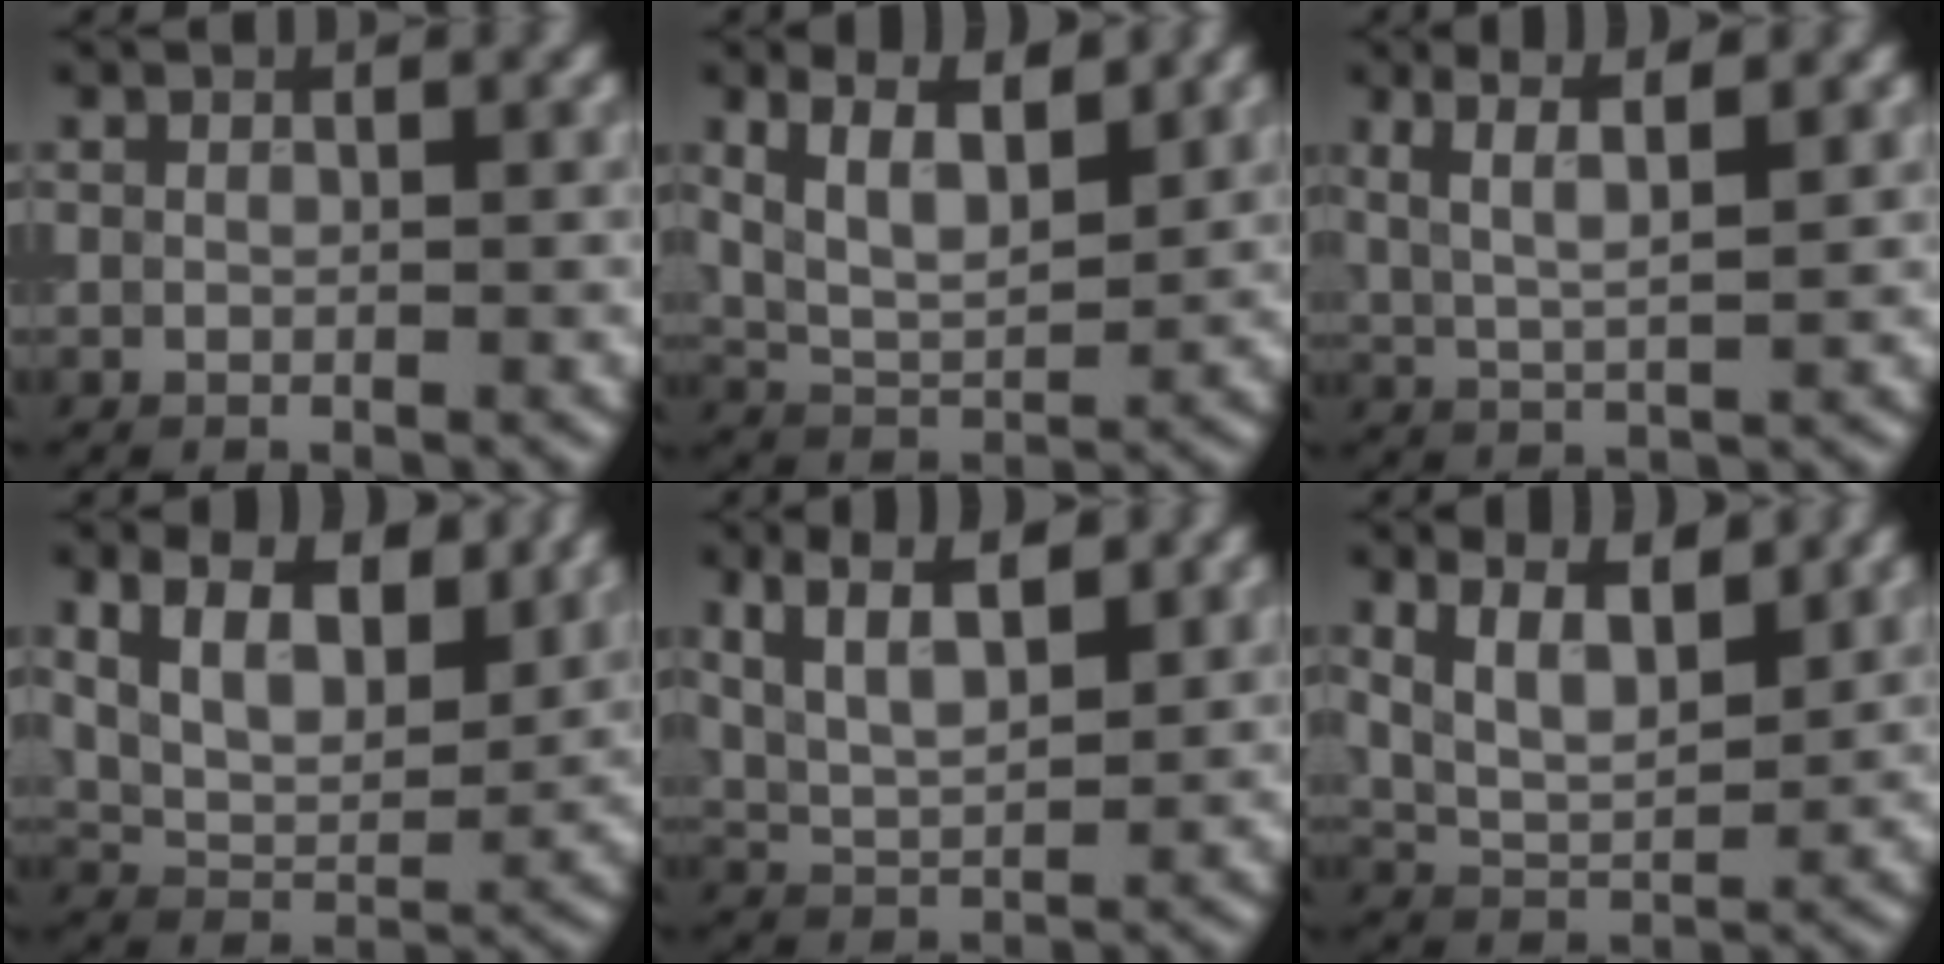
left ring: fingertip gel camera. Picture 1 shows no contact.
{"total": 5.8, "force": [2.8, 2.7, 4.3], "torque": [-0.086, 0.002, 0.048]}
{"total": 3.8, "force": [2.0, 0.9, 3.1], "torque": [-0.062, 0.002, 0.039]}
{"total": 7.5, "force": [3.5, 3.9, 5.4], "torque": [-0.101, 0.001, 0.061]}
{"total": 5.8, "force": [3.0, 2.5, 4.3], "torque": [-0.083, 0.010, 0.050]}
{"total": 5.1, "force": [2.6, 2.3, 3.7], "torque": [-0.077, 0.000, 0.047]}